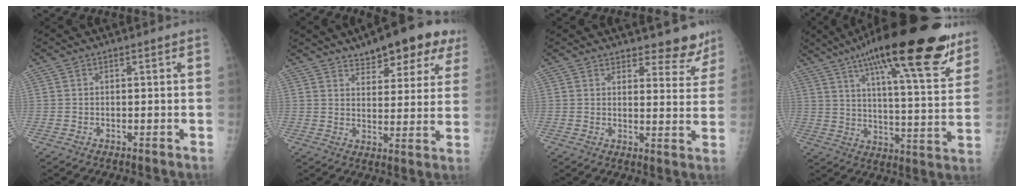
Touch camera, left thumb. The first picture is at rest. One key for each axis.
{"total": 13.3, "fx": 9.1, "fy": 5.4, "fz": 8.2, "tx": -0.067, "ty": -0.032, "tz": 0.121}
{"total": 7.5, "fx": 6.7, "fy": 2.9, "fz": 1.5, "tx": 0.019, "ty": -0.048, "tz": 0.073}
{"total": 27.9, "fx": 17.4, "fy": 6.7, "fz": 20.8, "tx": -0.291, "ty": -0.037, "tz": 0.257}